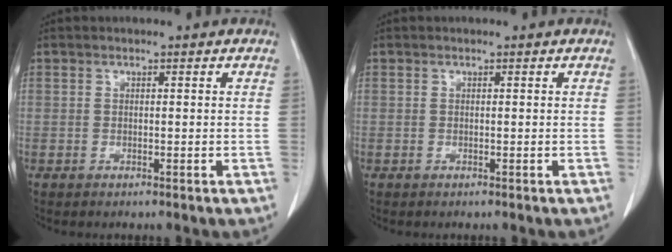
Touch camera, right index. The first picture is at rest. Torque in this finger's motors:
{"motor_torque": [0.00, 0.00, 0.00, 0.00]}